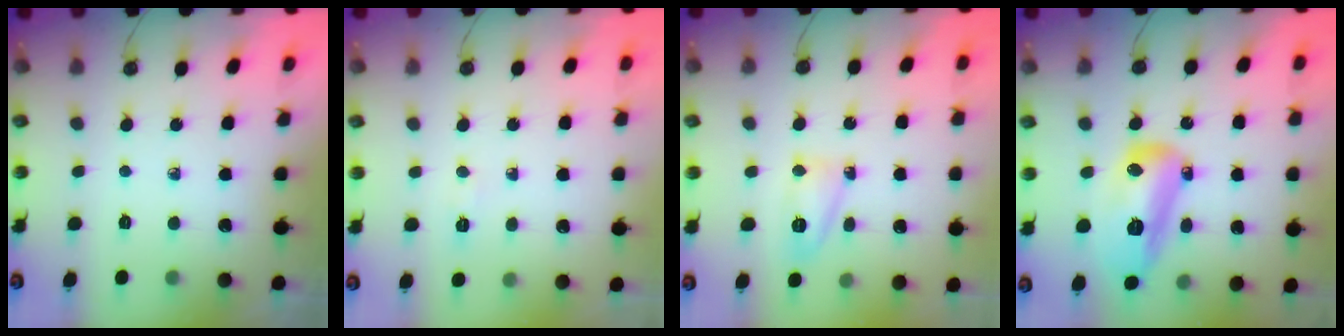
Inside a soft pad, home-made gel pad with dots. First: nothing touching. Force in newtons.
{"total": 3.9, "press": 3.9, "slide": 0.5}
{"total": 8.4, "press": 8.4, "slide": 0.9}
{"total": 15.2, "press": 15.1, "slide": 2.0}